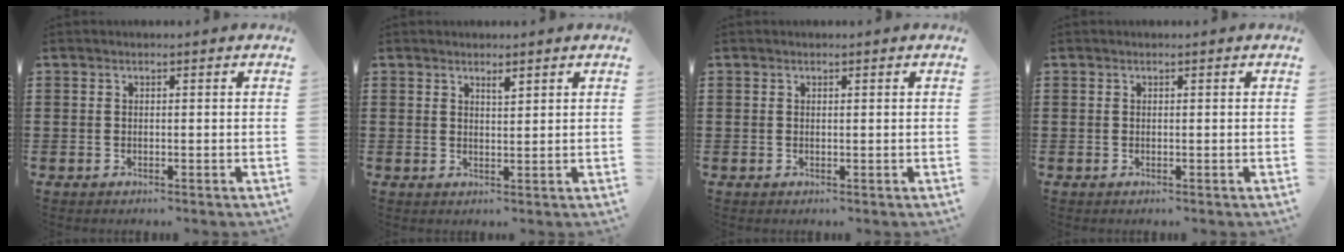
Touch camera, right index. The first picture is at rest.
{"total": 1.5, "force": [1.3, 0.3, 0.7], "torque": [-0.008, -0.001, 0.021]}
{"total": 0.0}
{"total": 0.0}